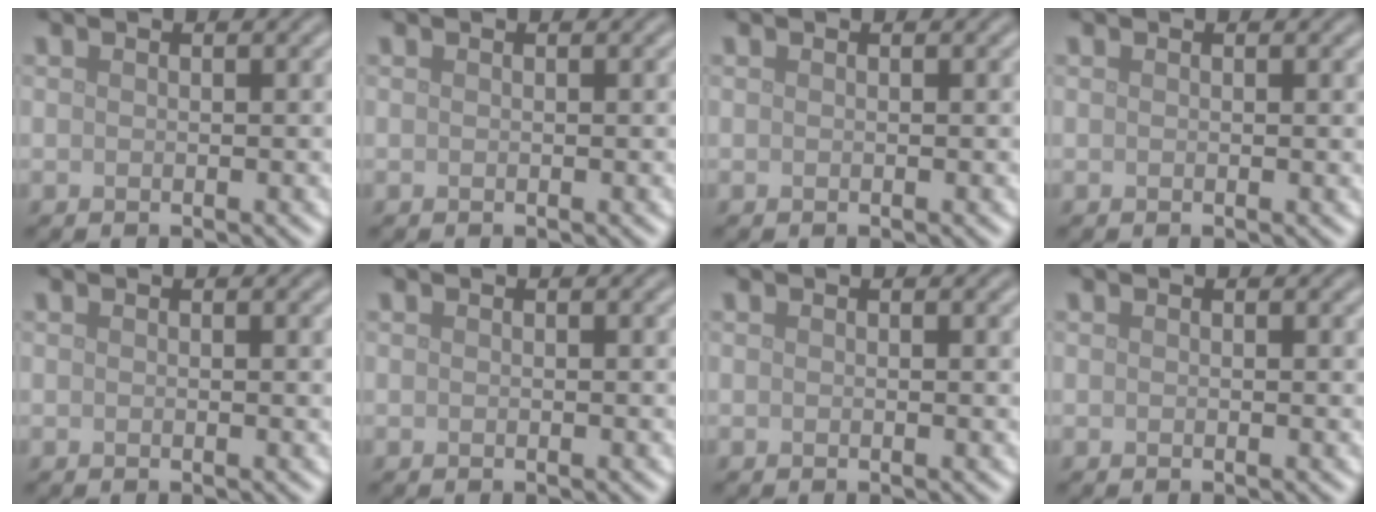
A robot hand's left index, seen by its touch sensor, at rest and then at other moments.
{"total": 0.0}
{"total": 0.0}
{"total": 0.0}
{"total": 0.6, "force": [0.2, 0.1, 0.6], "torque": [-0.004, 0.002, 0.003]}
{"total": 0.0}
{"total": 0.6, "force": [0.2, 0.1, 0.6], "torque": [-0.005, 0.002, 0.002]}
{"total": 0.0}